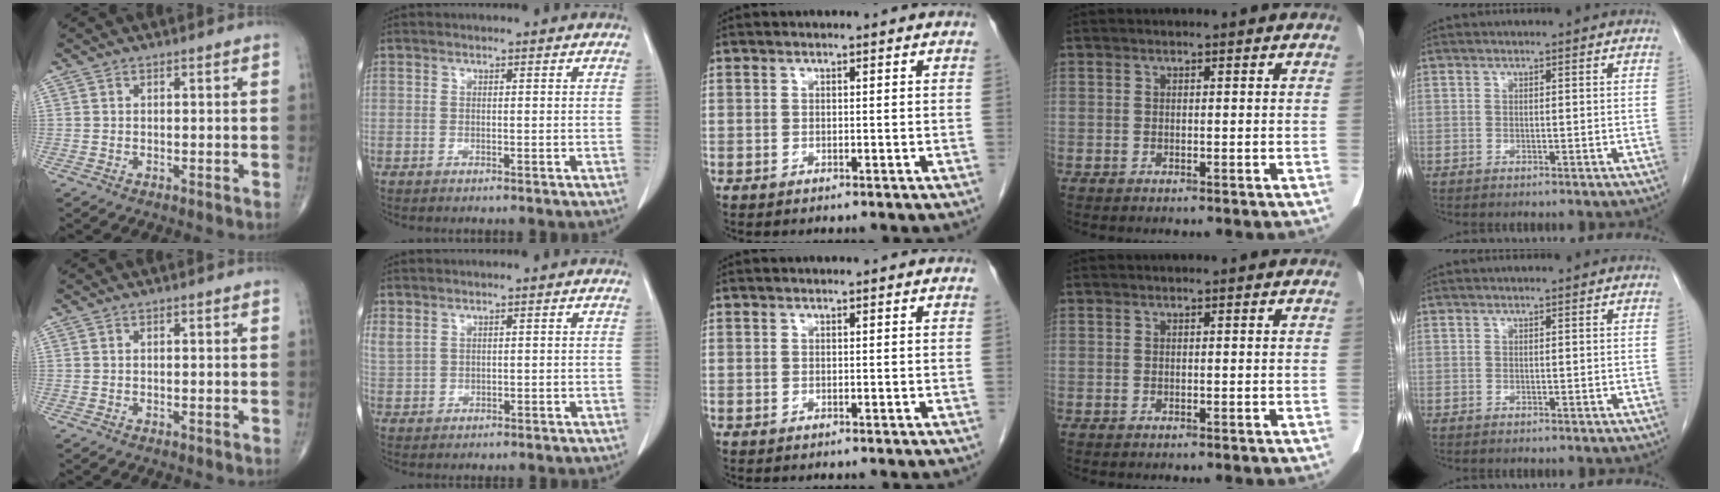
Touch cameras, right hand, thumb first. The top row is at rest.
{"index": {"total": 2.7, "force": [1.5, 1.5, 1.6], "torque": [-0.051, 0.016, 0.046]}}